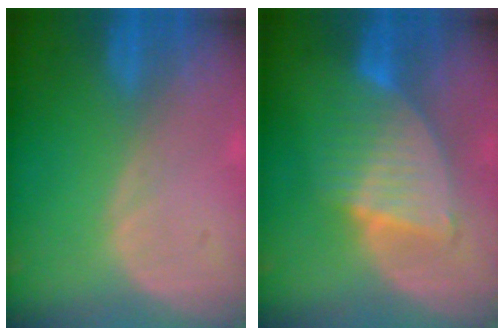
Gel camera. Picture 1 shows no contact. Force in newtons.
{"total": 6.8, "press": 6.7, "slide": 1.2}